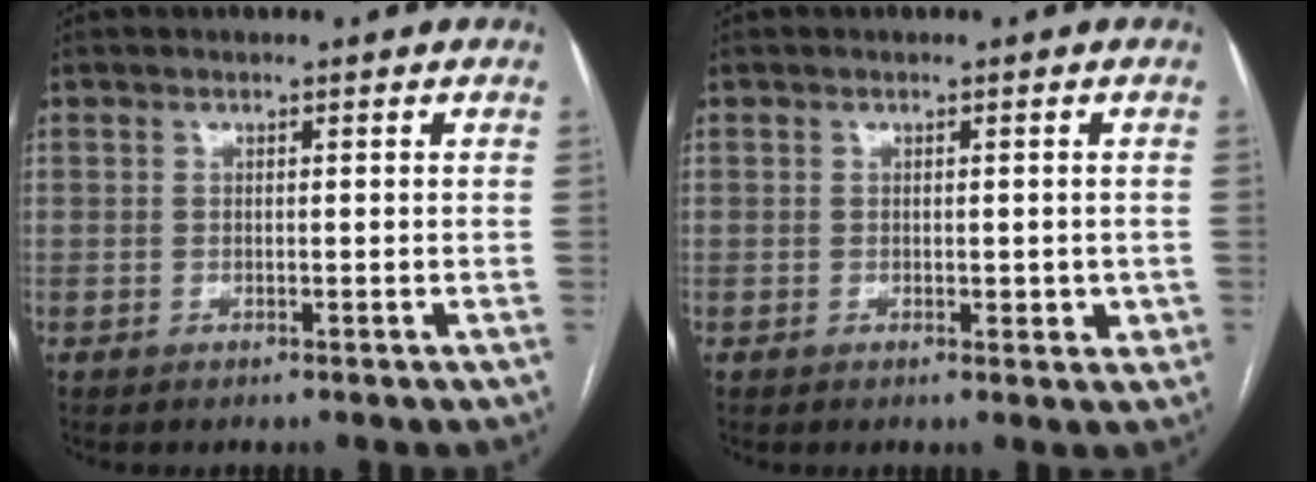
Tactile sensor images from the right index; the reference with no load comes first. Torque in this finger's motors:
{"motor_torque": [0.06, 0.10, 0.02, 0.00]}